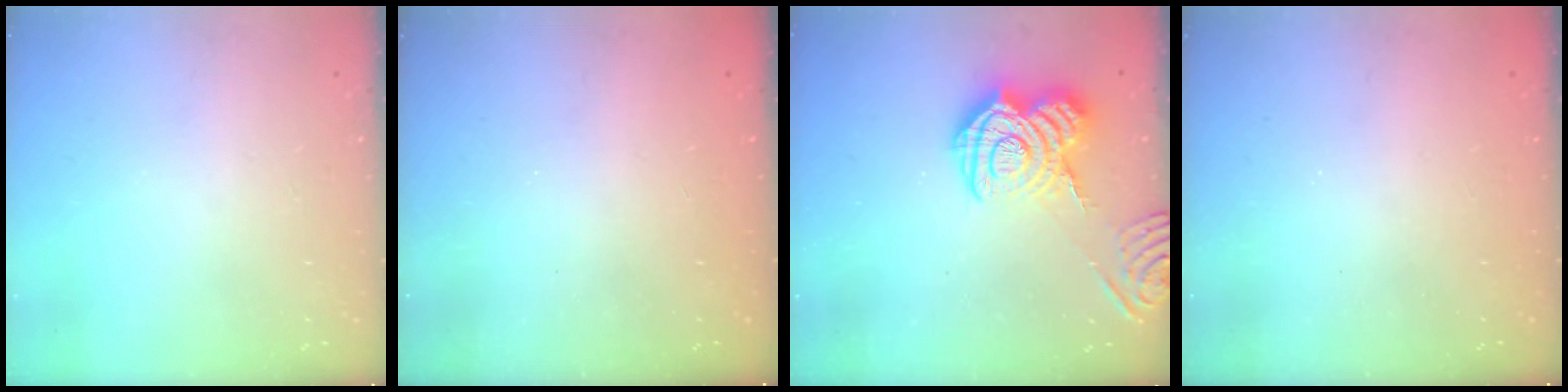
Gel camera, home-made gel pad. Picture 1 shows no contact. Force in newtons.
{"total": 2.1, "press": 2.0, "slide": 0.7}
{"total": 13.5, "press": 13.5, "slide": 1.2}
{"total": 2.4, "press": 2.3, "slide": 0.8}